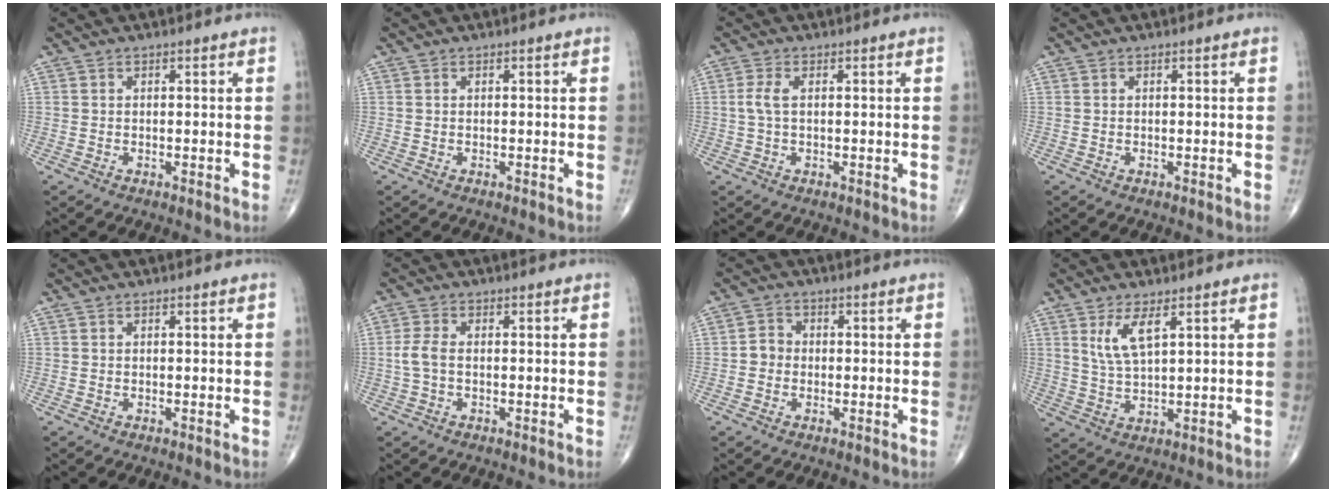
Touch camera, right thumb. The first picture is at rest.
{"total": 0.0}
{"total": 2.6, "force": [0.3, 1.1, 2.3], "torque": [-0.062, 0.005, 0.004]}
{"total": 0.0}
{"total": 0.0}
{"total": 3.3, "force": [-0.3, 1.7, 2.8], "torque": [-0.072, 0.006, -0.009]}
{"total": 2.8, "force": [-0.5, 2.5, 1.1], "torque": [-0.006, 0.009, -0.016]}
{"total": 5.9, "force": [2.8, 1.8, 4.8], "torque": [-0.098, -0.017, 0.064]}